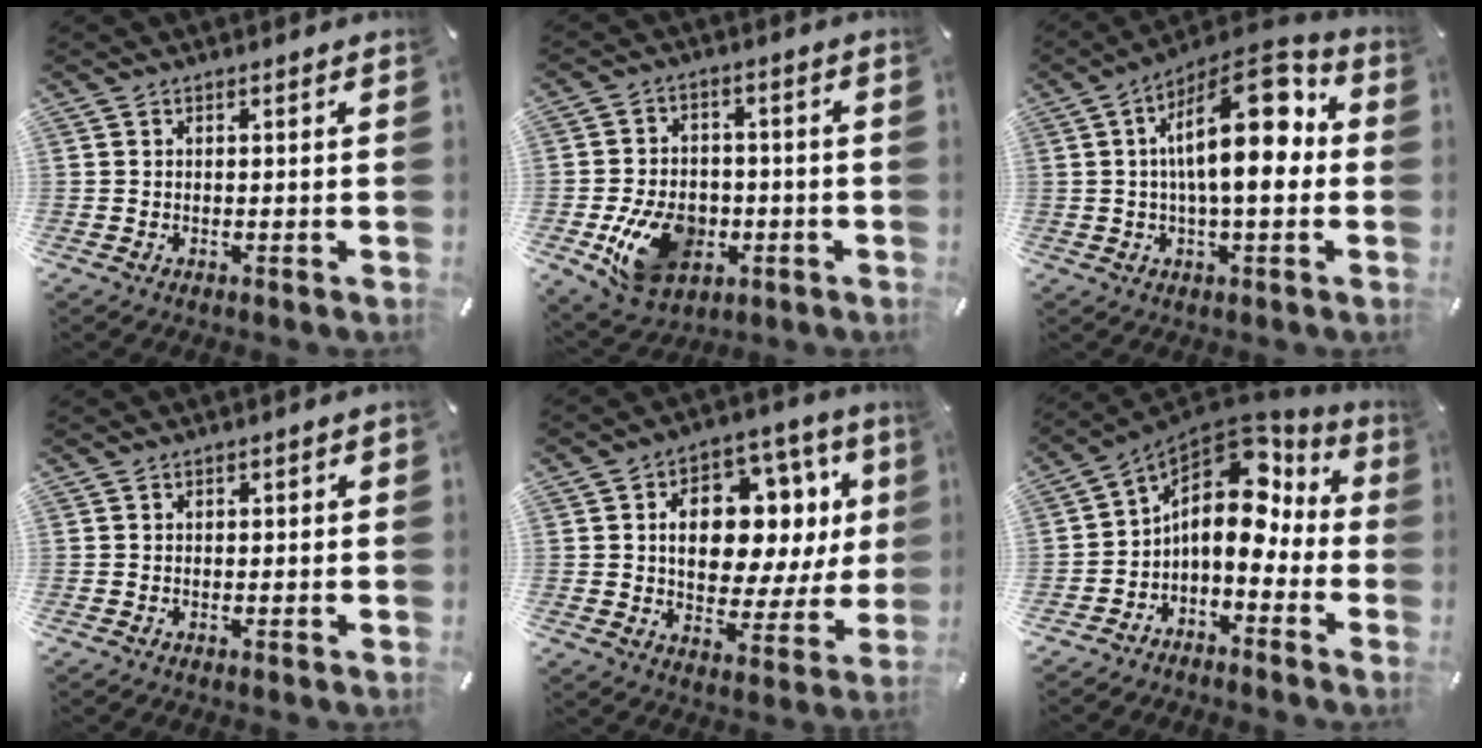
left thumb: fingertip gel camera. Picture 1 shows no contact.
{"total": 13.8, "force": [-4.1, 10.2, 8.4], "torque": [-0.168, 0.016, -0.070]}
{"total": 17.3, "force": [2.3, 6.7, 15.8], "torque": [-0.246, -0.018, 0.031]}
{"total": 0.5, "force": [-0.1, 0.4, 0.3], "torque": [-0.004, 0.001, -0.003]}
{"total": 15.9, "force": [4.1, 10.4, 11.3], "torque": [-0.164, -0.026, 0.074]}
{"total": 12.6, "force": [3.0, 8.3, 9.1], "torque": [-0.152, -0.036, 0.046]}